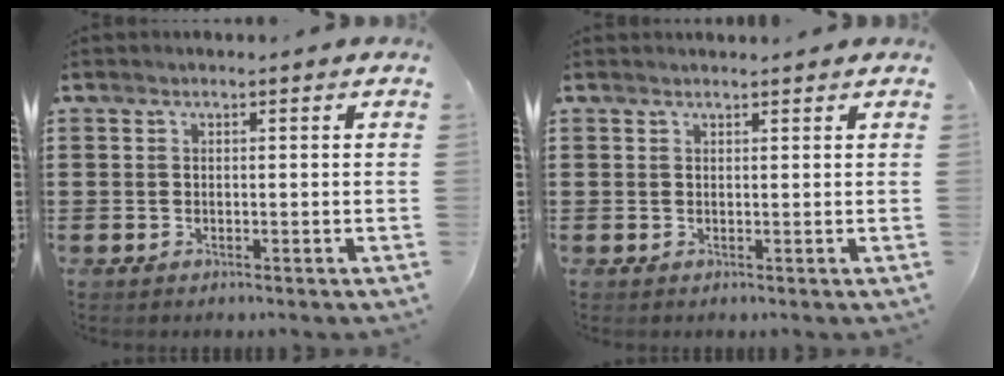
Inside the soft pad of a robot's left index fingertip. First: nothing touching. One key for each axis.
{"total": 0.9, "fx": 0.8, "fy": 0.4, "fz": -0.1, "tx": -0.001, "ty": 0.001, "tz": 0.016}